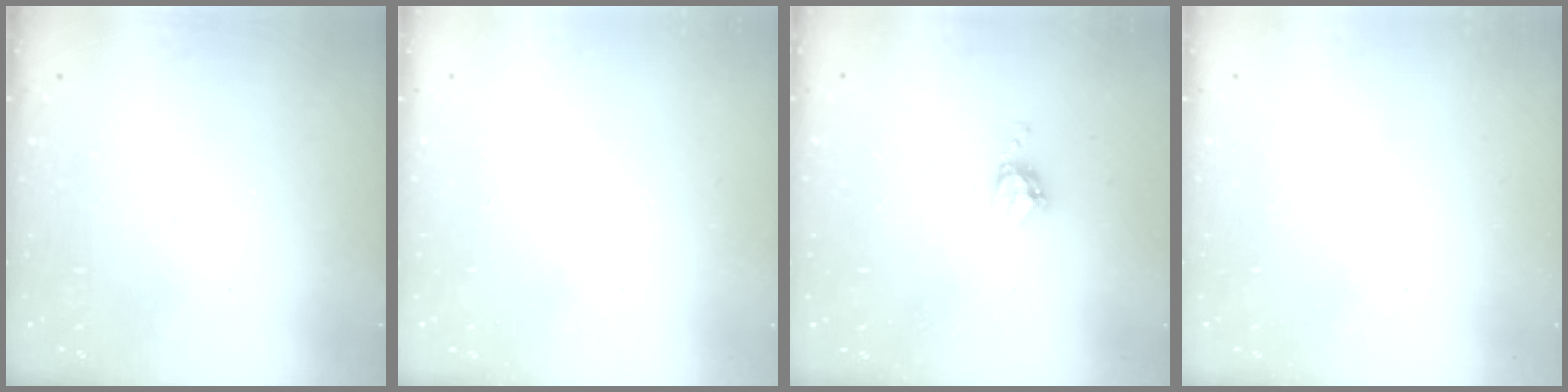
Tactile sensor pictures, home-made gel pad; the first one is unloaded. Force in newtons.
{"total": 1.7, "press": 1.7, "slide": 0.2}
{"total": 4.9, "press": 4.8, "slide": 0.2}
{"total": 0.0}